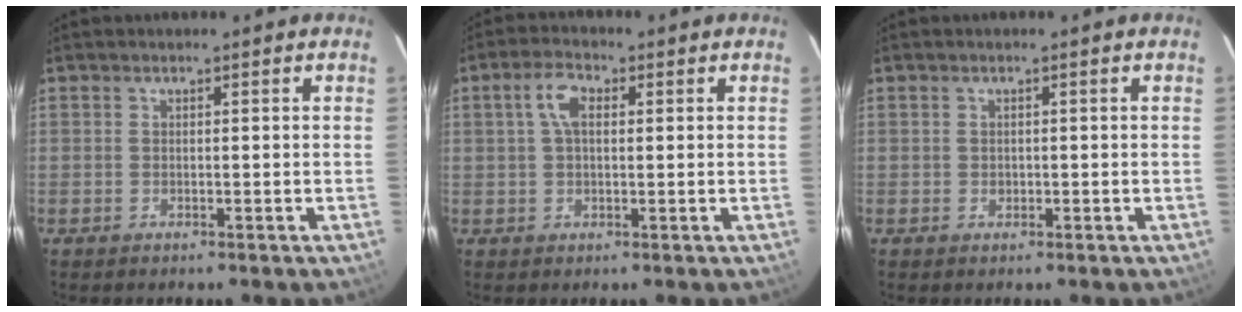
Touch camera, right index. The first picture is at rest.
{"total": 4.6, "force": [1.1, 2.4, 3.7], "torque": [-0.074, 0.014, 0.021]}
{"total": 0.8, "force": [0.0, 0.8, 0.1], "torque": [0.002, 0.002, 0.003]}